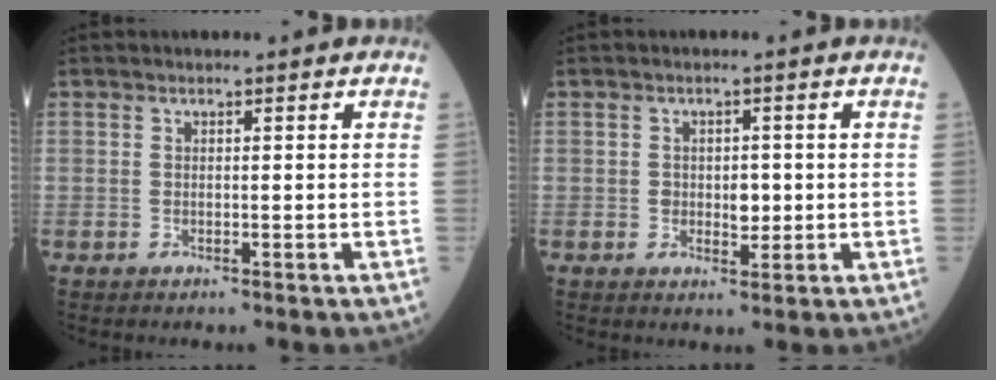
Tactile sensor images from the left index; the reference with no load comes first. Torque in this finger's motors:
{"motor_torque": [0.15, 0.01, 0.01, 0.02]}